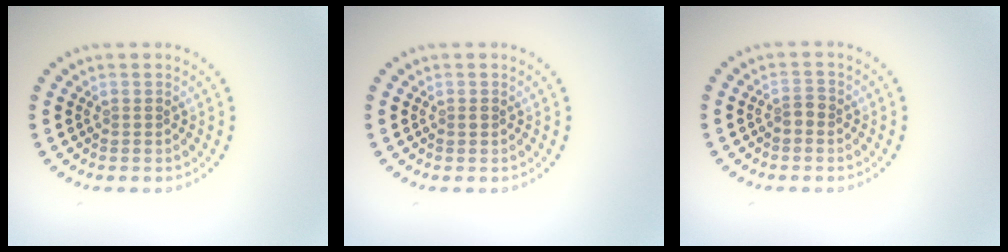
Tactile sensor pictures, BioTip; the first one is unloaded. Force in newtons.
{"total": 0.6, "press": 0.6, "slide": 0.1}
{"total": 1.1, "press": 1.0, "slide": 0.4}